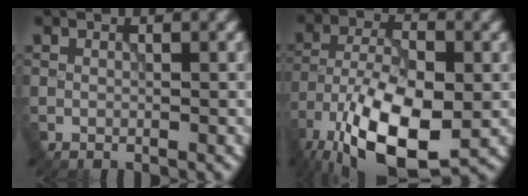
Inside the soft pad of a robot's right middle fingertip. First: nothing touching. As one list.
[{"total": 13.2, "force": [-6.5, 5.8, 9.9], "torque": [-0.195, -0.020, -0.118]}]